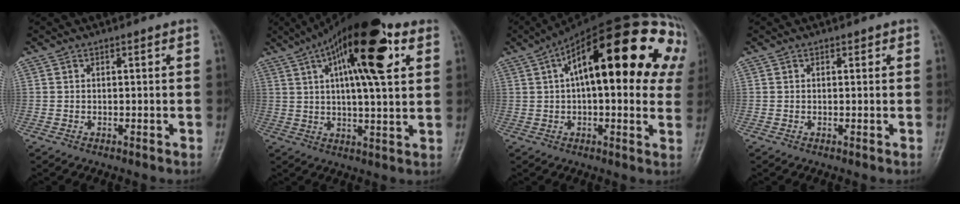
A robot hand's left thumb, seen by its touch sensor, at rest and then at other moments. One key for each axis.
{"total": 20.4, "fx": 8.1, "fy": 6.5, "fz": 17.6, "tx": -0.264, "ty": 0.001, "tz": 0.120}
{"total": 29.9, "fx": 9.2, "fy": 12.2, "fz": 25.7, "tx": -0.331, "ty": 0.061, "tz": 0.124}
{"total": 0.8, "fx": 0.4, "fy": 0.6, "fz": 0.3, "tx": 0.008, "ty": 0.000, "tz": 0.003}